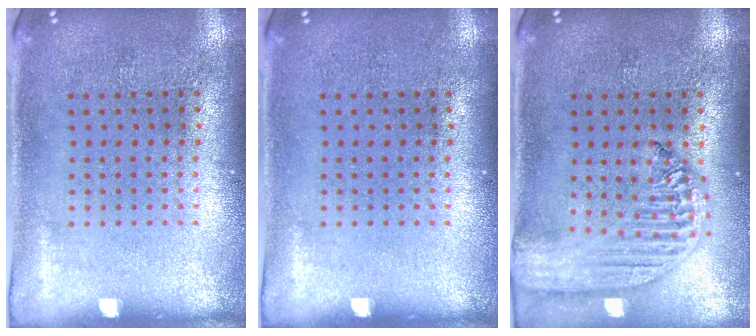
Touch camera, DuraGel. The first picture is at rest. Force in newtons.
{"total": 0.0}
{"total": 2.5, "press": 2.1, "slide": 1.4}